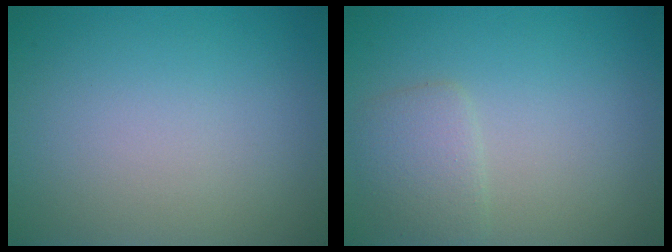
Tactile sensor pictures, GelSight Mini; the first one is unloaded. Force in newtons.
{"total": 2.2, "press": 2.2, "slide": 0.1}